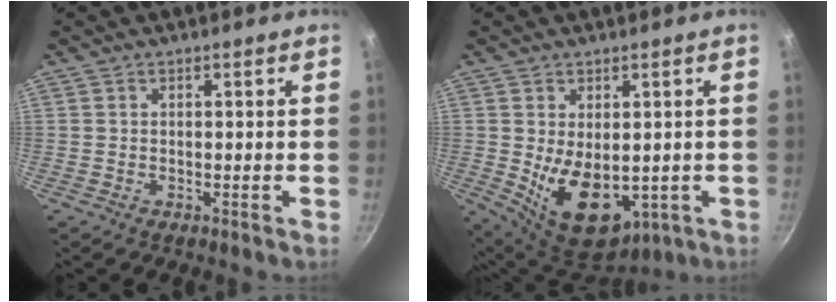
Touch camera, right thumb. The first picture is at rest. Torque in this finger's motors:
{"motor_torque": [-0.24, 1.16, 0.88, 0.70, 0.37]}